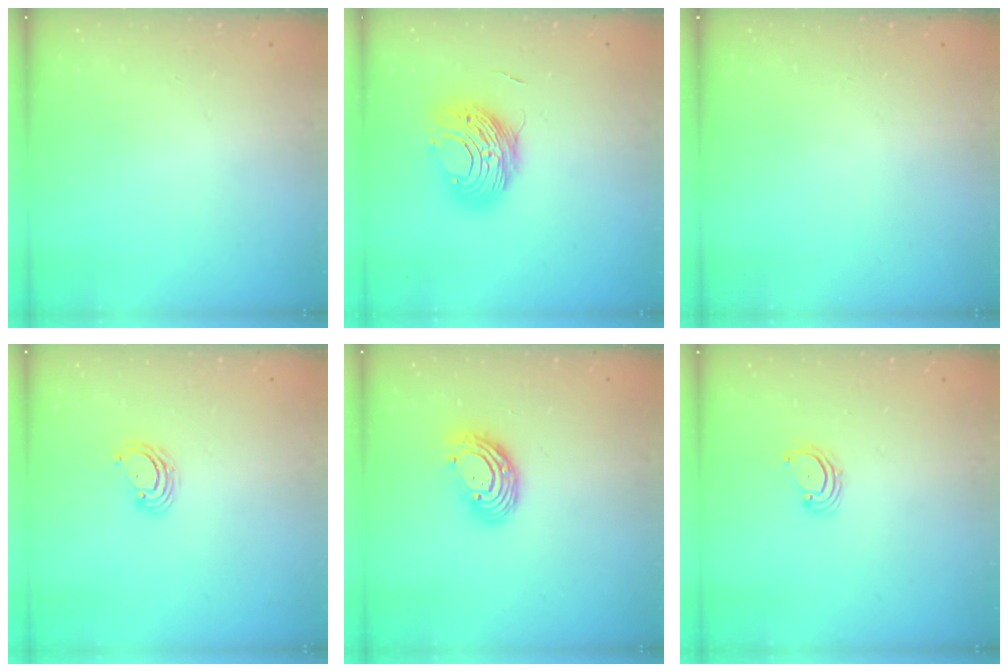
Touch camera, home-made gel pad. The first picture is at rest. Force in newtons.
{"total": 10.6, "press": 10.5, "slide": 1.0}
{"total": 0.0}
{"total": 3.9, "press": 3.9, "slide": 0.1}
{"total": 10.5, "press": 10.4, "slide": 1.1}
{"total": 2.6, "press": 2.6, "slide": 0.3}